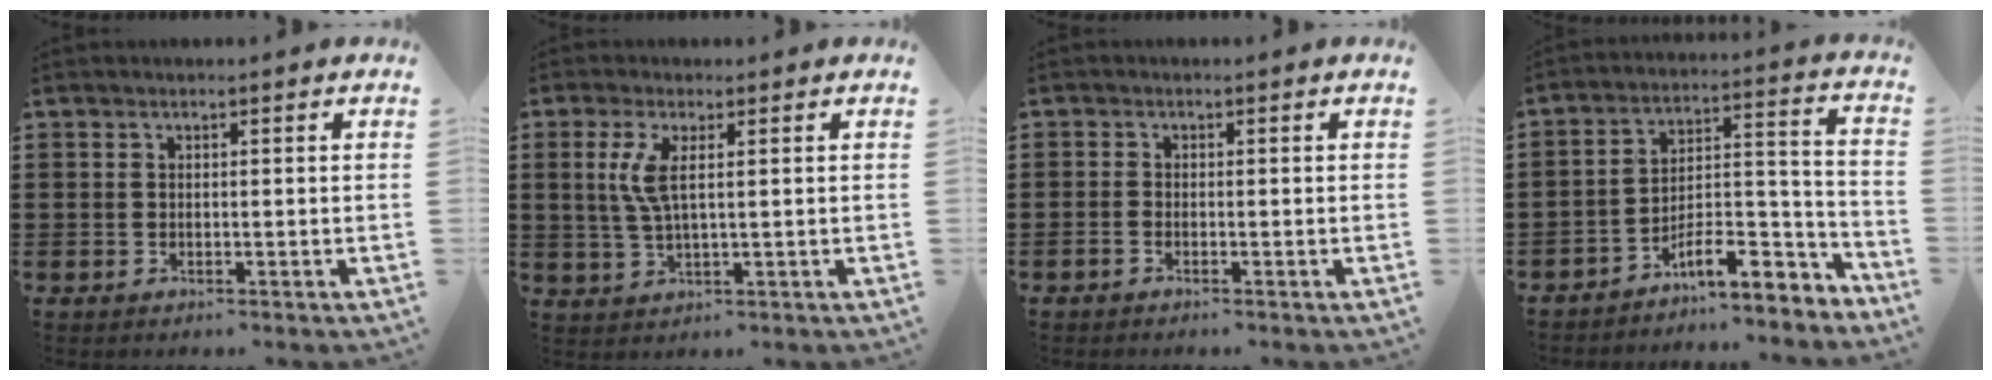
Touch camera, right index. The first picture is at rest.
{"total": 4.6, "force": [1.2, 1.2, 4.3], "torque": [-0.103, -0.003, 0.014]}
{"total": 0.6, "force": [-0.5, 0.1, 0.3], "torque": [-0.007, -0.002, -0.009]}
{"total": 8.2, "force": [-6.2, 2.6, 4.7], "torque": [-0.069, 0.006, -0.115]}